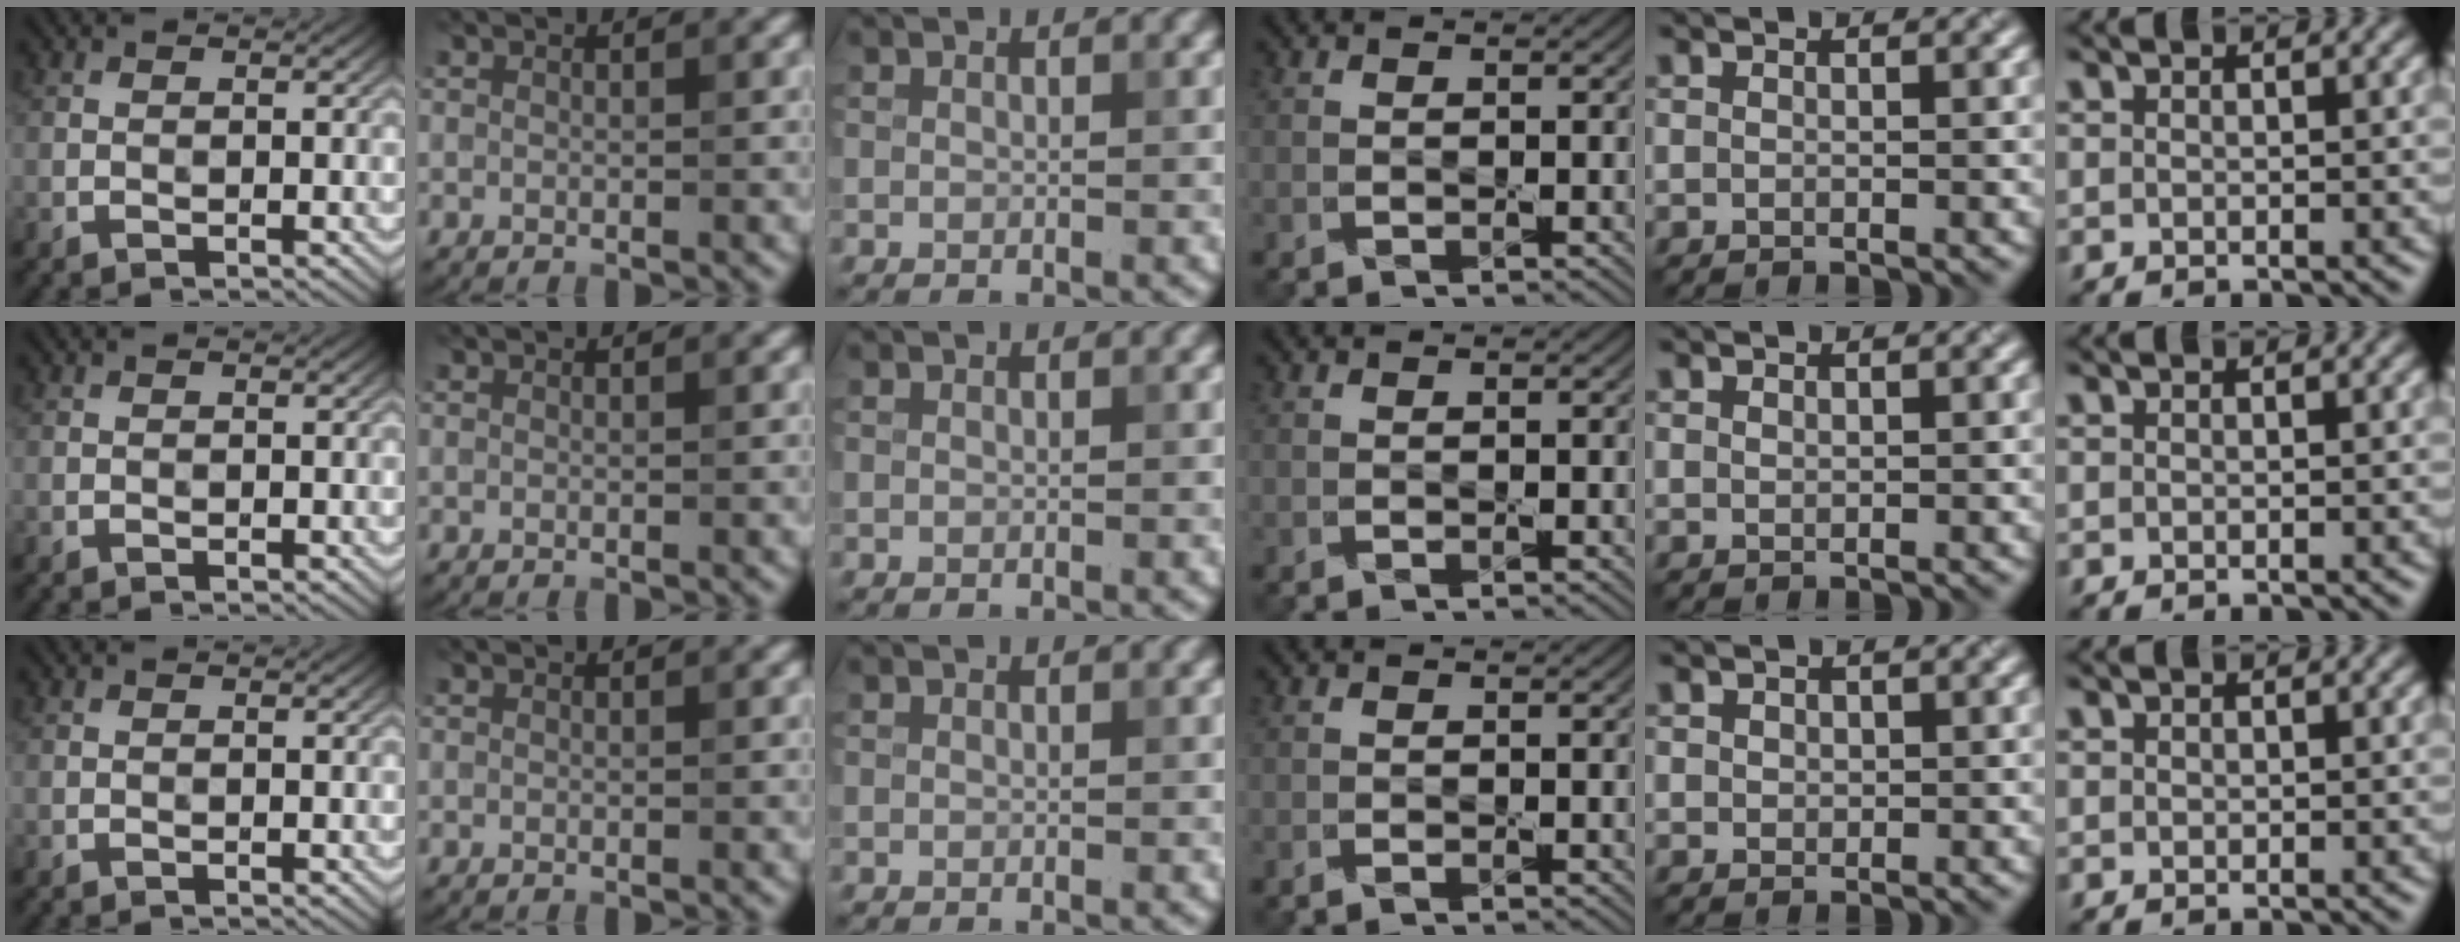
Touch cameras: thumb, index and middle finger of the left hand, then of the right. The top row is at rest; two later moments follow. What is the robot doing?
{"motion": "press", "object": "memory foam"}